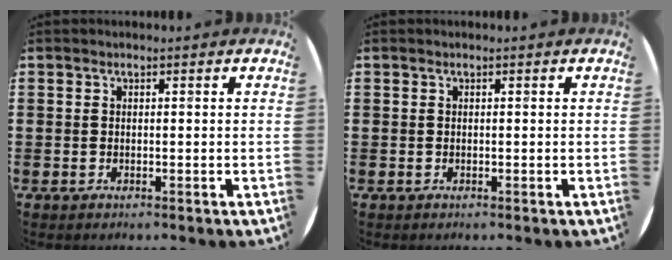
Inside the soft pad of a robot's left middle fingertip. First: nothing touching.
{"total": 0.0}